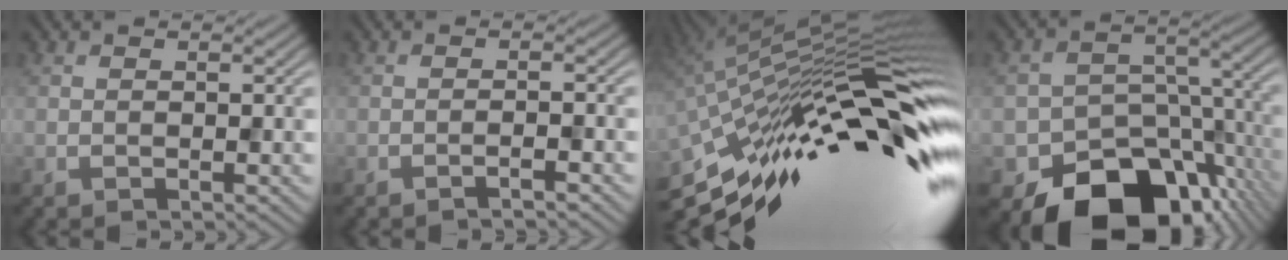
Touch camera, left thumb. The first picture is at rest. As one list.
[{"total": 1.5, "force": [-1.1, 0.0, 1.0], "torque": [-0.013, 0.007, -0.027]}, {"total": 18.4, "force": [-4.6, 4.8, 17.2], "torque": [-0.304, 0.019, -0.107]}, {"total": 16.4, "force": [-9.8, 10.4, 8.1], "torque": [-0.129, -0.045, -0.141]}]